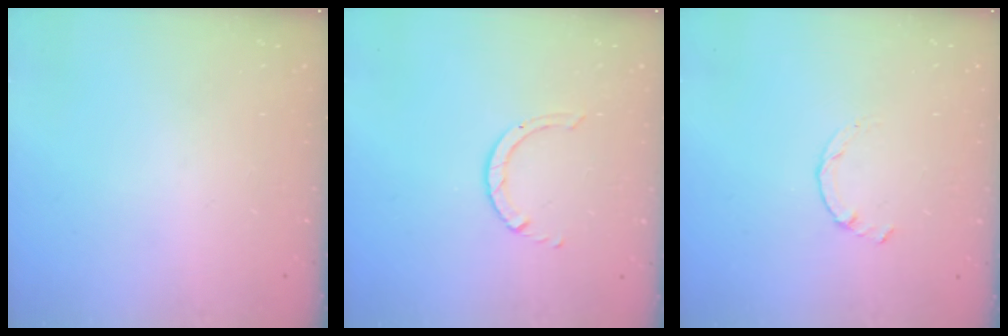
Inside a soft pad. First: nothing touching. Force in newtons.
{"total": 1.7, "press": 1.7, "slide": 0.1}
{"total": 0.0}